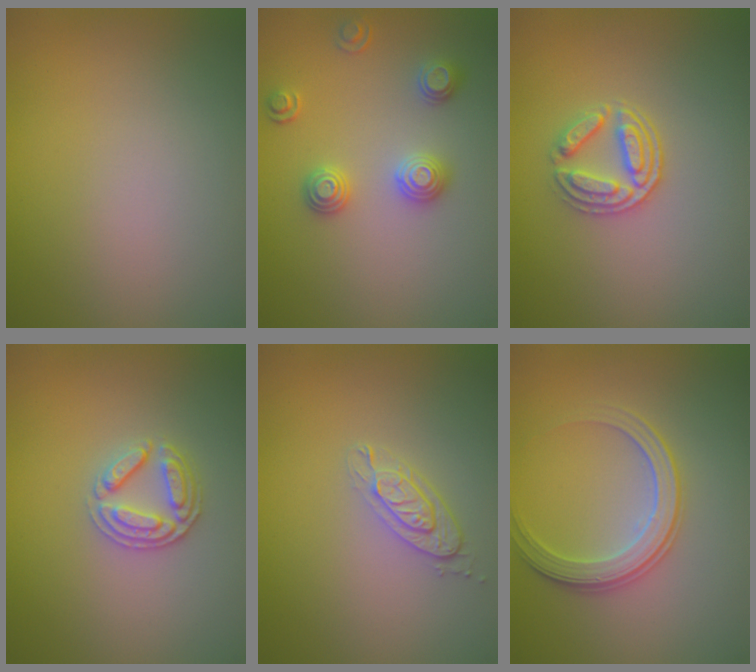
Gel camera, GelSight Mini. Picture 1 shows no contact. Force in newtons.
{"total": 2.7, "press": 2.6, "slide": 0.9}
{"total": 3.0, "press": 2.7, "slide": 1.5}
{"total": 2.7, "press": 2.5, "slide": 0.8}
{"total": 2.4, "press": 1.9, "slide": 1.4}
{"total": 2.9, "press": 2.8, "slide": 0.6}